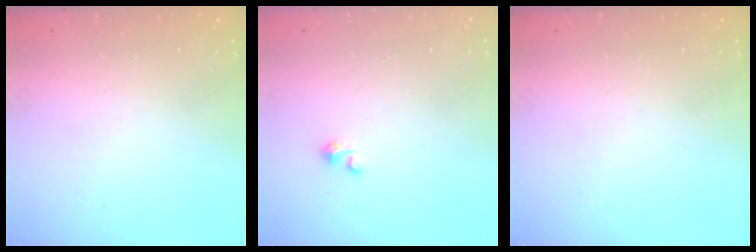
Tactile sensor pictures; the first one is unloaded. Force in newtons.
{"total": 0.8, "press": 0.7, "slide": 0.3}
{"total": 0.0}